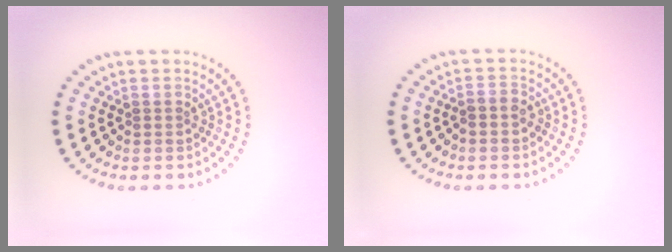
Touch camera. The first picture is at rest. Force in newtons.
{"total": 1.5, "press": 1.2, "slide": 0.8}